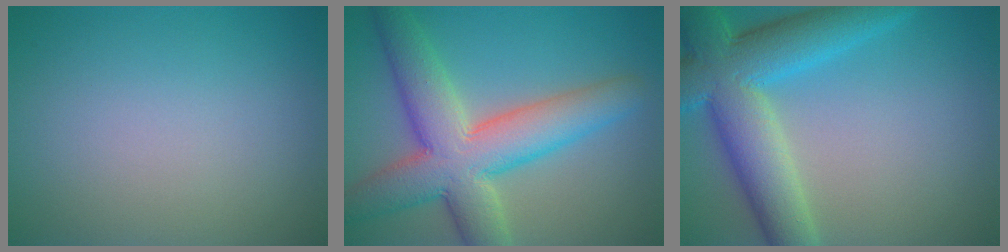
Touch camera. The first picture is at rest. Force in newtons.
{"total": 9.5, "press": 9.5, "slide": 0.7}
{"total": 9.5, "press": 9.5, "slide": 0.4}